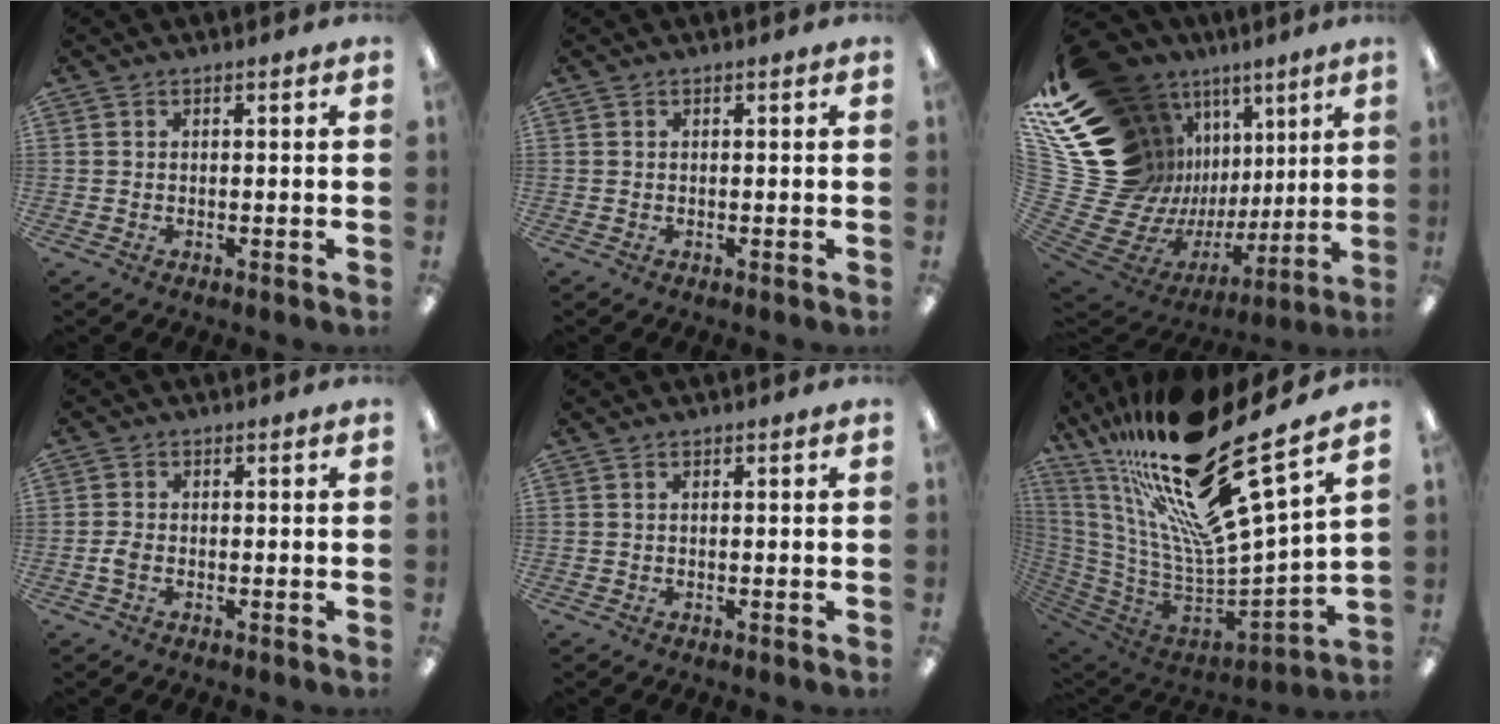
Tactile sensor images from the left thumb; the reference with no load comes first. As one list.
[{"total": 0.0}, {"total": 23.4, "force": [9.6, 16.7, 13.4], "torque": [-0.245, -0.137, 0.251]}, {"total": 2.1, "force": [-0.7, 1.3, 1.4], "torque": [-0.033, 0.001, -0.014]}, {"total": 0.0}, {"total": 28.8, "force": [19.3, 6.5, 20.5], "torque": [-0.337, -0.154, 0.330]}]